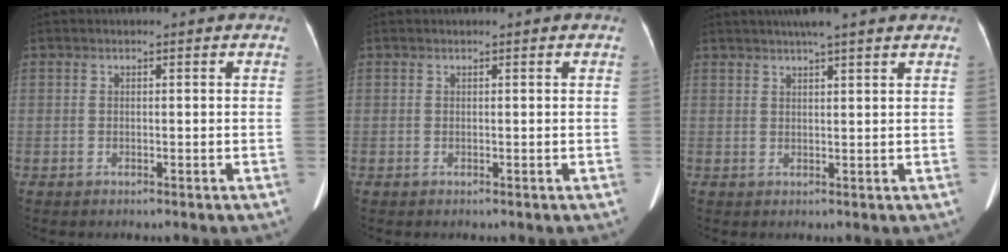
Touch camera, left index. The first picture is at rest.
{"total": 0.0}
{"total": 7.0, "force": [5.8, -0.2, 4.0], "torque": [-0.062, 0.029, 0.080]}